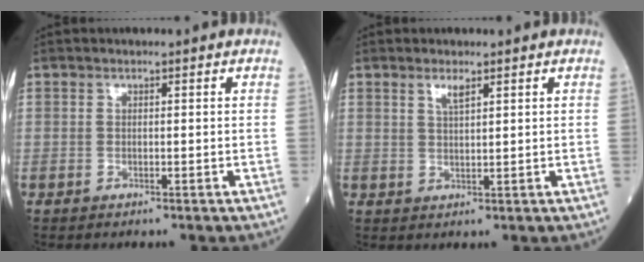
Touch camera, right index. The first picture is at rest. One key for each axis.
{"total": 1.8, "fx": 1.2, "fy": 0.2, "fz": 1.4, "tx": -0.032, "ty": 0.001, "tz": 0.028}